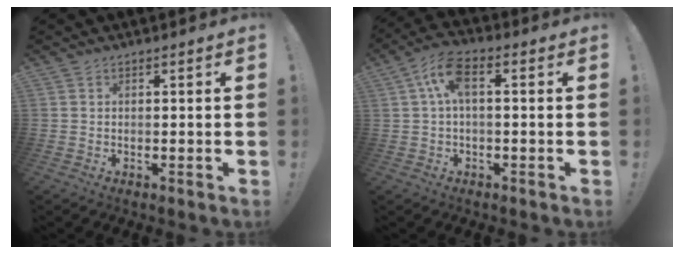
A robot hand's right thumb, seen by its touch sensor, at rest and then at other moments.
{"total": 8.4, "force": [1.4, 3.2, 7.6], "torque": [-0.151, 0.003, 0.026]}